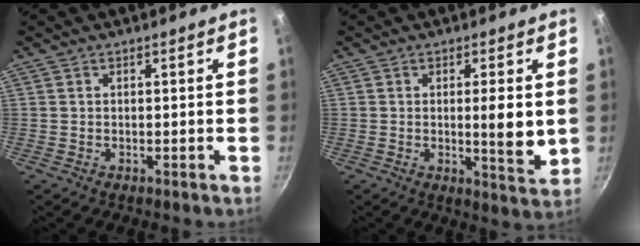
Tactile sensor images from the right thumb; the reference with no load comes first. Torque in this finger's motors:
{"motor_torque": [2.80, 2.22, 2.65, -0.13, 0.63]}